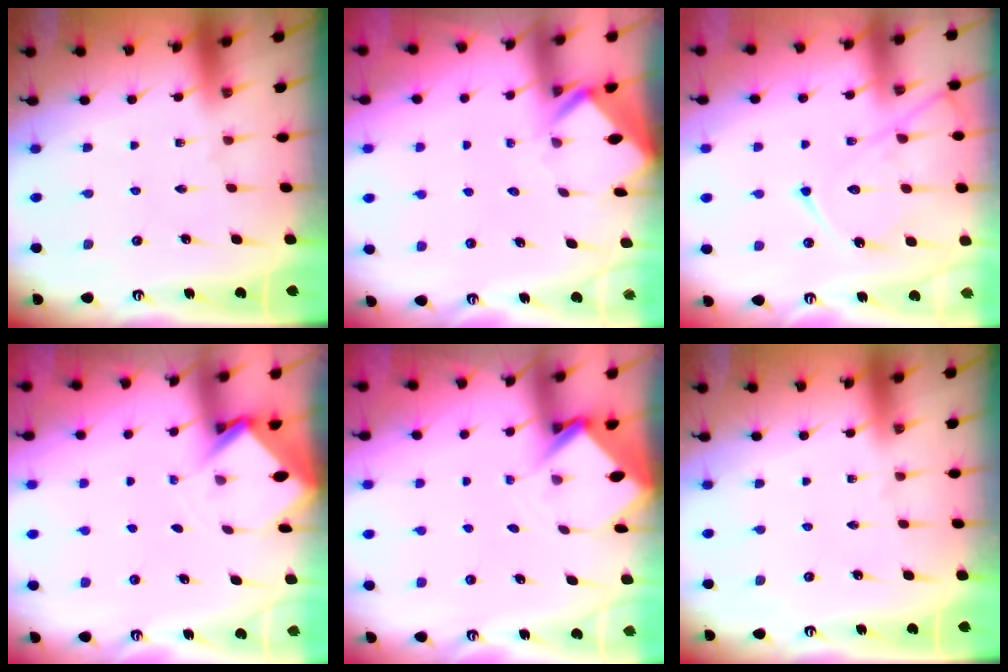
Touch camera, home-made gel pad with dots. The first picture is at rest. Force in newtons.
{"total": 2.9, "press": 2.9, "slide": 0.2}
{"total": 13.3, "press": 13.2, "slide": 1.2}
{"total": 2.9, "press": 2.9, "slide": 0.2}
{"total": 3.5, "press": 3.4, "slide": 0.3}
{"total": 0.0}